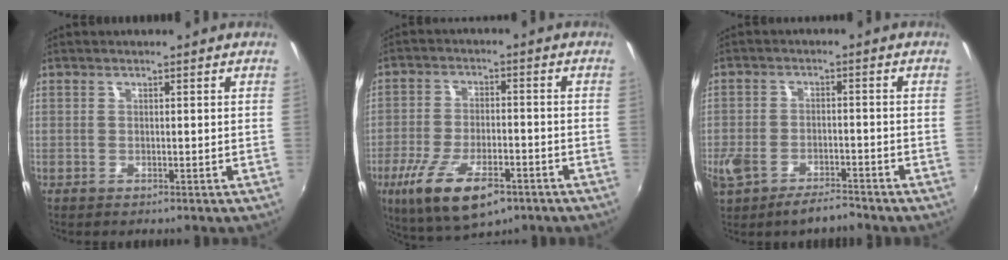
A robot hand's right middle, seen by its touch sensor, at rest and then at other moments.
{"total": 13.8, "force": [-7.6, 5.2, 10.2], "torque": [-0.211, -0.036, -0.130]}
{"total": 7.9, "force": [-5.7, 3.5, 4.2], "torque": [-0.112, -0.015, -0.105]}